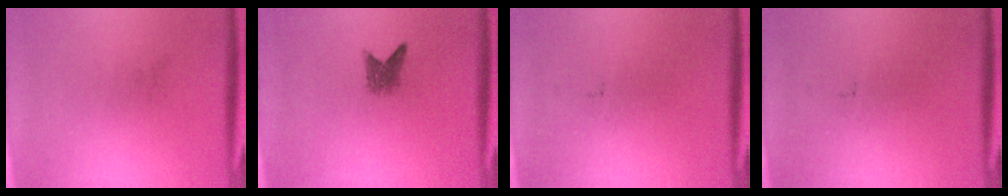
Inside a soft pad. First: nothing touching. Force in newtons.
{"total": 2.3}
{"total": 0.0}
{"total": 0.0}